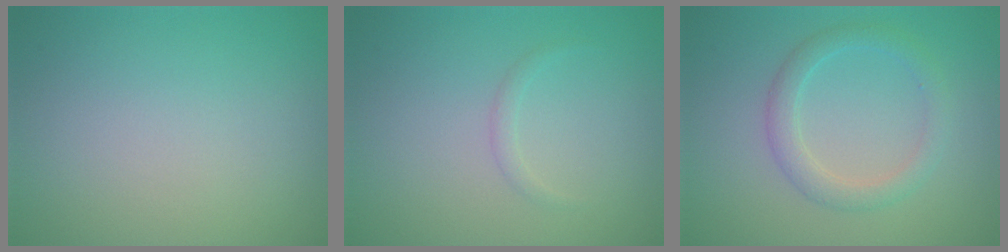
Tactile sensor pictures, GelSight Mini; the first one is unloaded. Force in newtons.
{"total": 0.7, "press": 0.7, "slide": 0.0}
{"total": 2.4, "press": 2.4, "slide": 0.2}